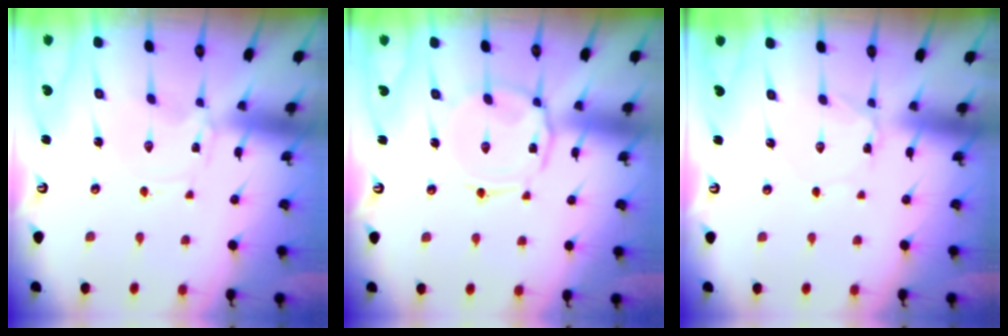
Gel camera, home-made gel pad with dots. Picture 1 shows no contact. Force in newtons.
{"total": 7.1, "press": 7.1, "slide": 0.6}
{"total": 1.1, "press": 1.1, "slide": 0.1}